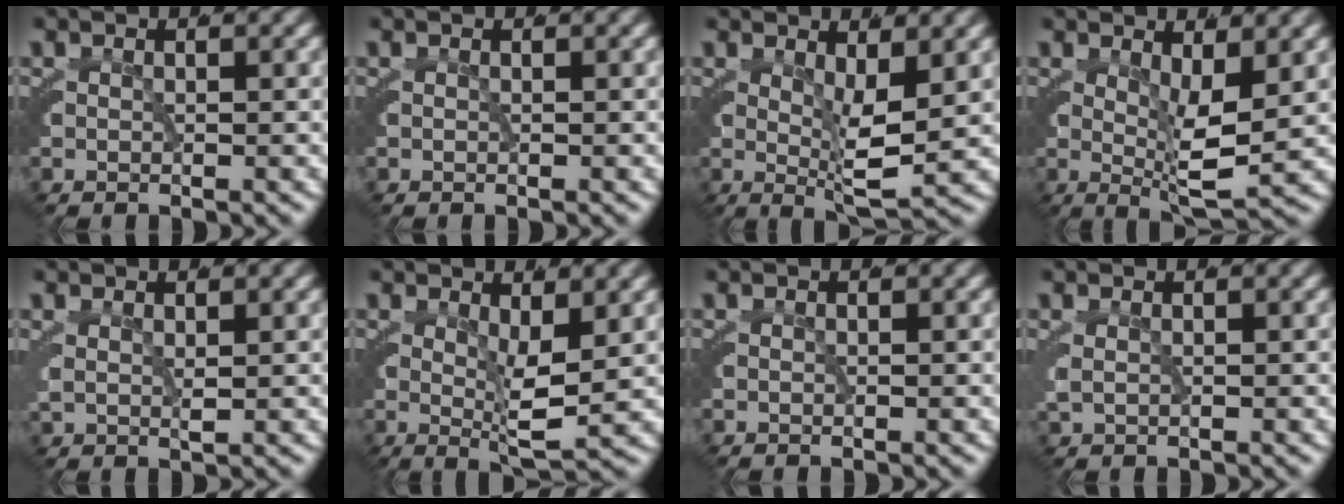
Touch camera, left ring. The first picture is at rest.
{"total": 0.0}
{"total": 3.8, "force": [0.9, 0.3, 3.6], "torque": [-0.044, -0.017, 0.022]}
{"total": 4.3, "force": [0.9, 0.5, 4.2], "torque": [-0.050, -0.016, 0.022]}
{"total": 1.2, "force": [0.9, -0.1, 0.8], "torque": [-0.013, -0.006, 0.025]}
{"total": 3.4, "force": [0.9, 0.2, 3.3], "torque": [-0.040, -0.016, 0.022]}
{"total": 0.0}
{"total": 0.6, "force": [0.5, -0.1, 0.4], "torque": [-0.012, -0.005, 0.017]}